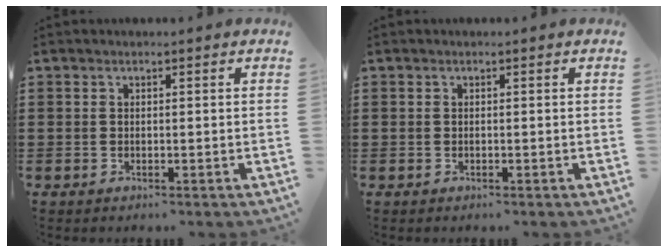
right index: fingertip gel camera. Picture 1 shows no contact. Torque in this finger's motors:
{"motor_torque": [0.76, 0.73, 0.02, 0.00]}